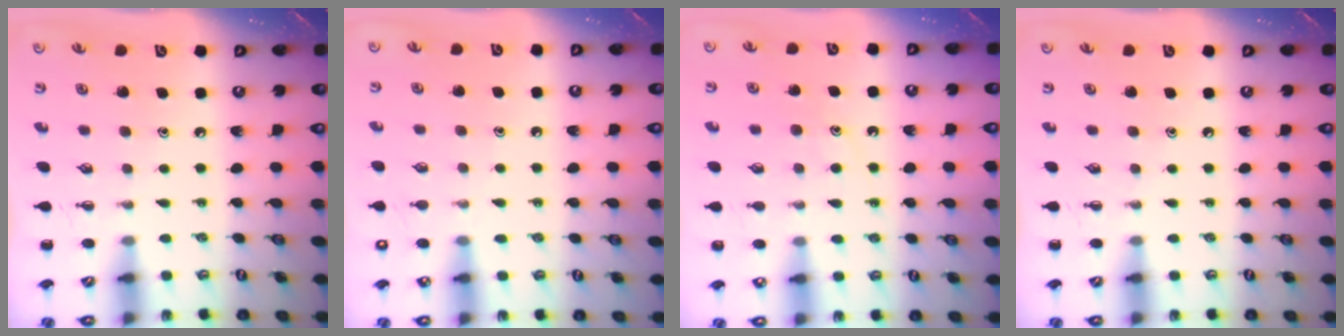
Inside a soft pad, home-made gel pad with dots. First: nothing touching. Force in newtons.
{"total": 6.0, "press": 5.7, "slide": 2.0}
{"total": 10.5, "press": 10.4, "slide": 1.1}
{"total": 0.0}